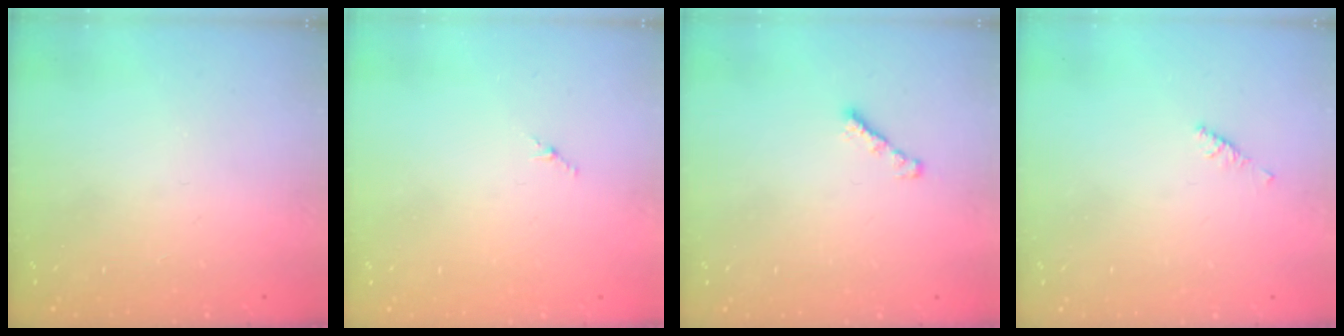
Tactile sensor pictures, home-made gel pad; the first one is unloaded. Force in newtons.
{"total": 1.2, "press": 1.1, "slide": 0.6}
{"total": 1.6, "press": 1.5, "slide": 0.4}
{"total": 2.1, "press": 2.0, "slide": 0.6}